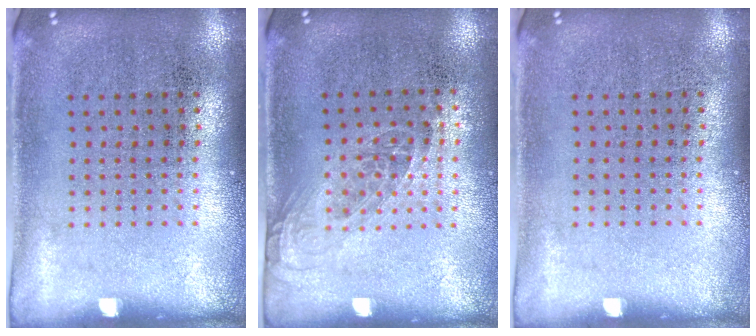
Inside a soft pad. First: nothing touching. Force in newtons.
{"total": 1.0, "press": 0.9, "slide": 0.6}
{"total": 0.0}